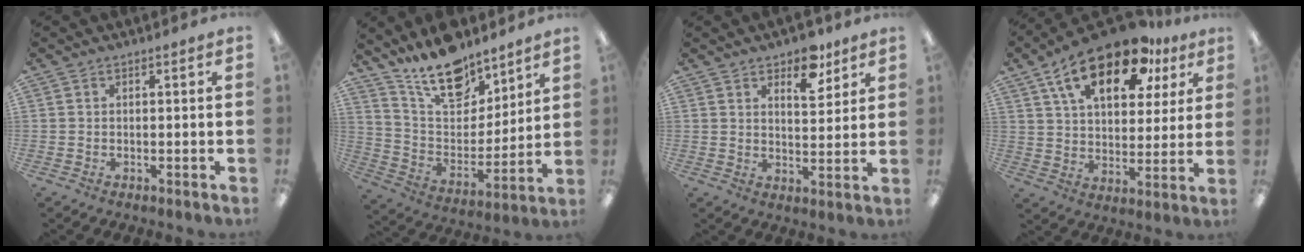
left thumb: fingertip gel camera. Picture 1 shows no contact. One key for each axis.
{"total": 17.1, "fx": 13.4, "fy": 7.9, "fz": 7.2, "tx": -0.133, "ty": -0.085, "tz": 0.242}
{"total": 8.0, "fx": 5.8, "fy": 3.9, "fz": 4.0, "tx": -0.030, "ty": -0.034, "tz": 0.095}
{"total": 19.7, "fx": 11.9, "fy": 9.7, "fz": 12.4, "tx": -0.208, "ty": -0.054, "tz": 0.203}